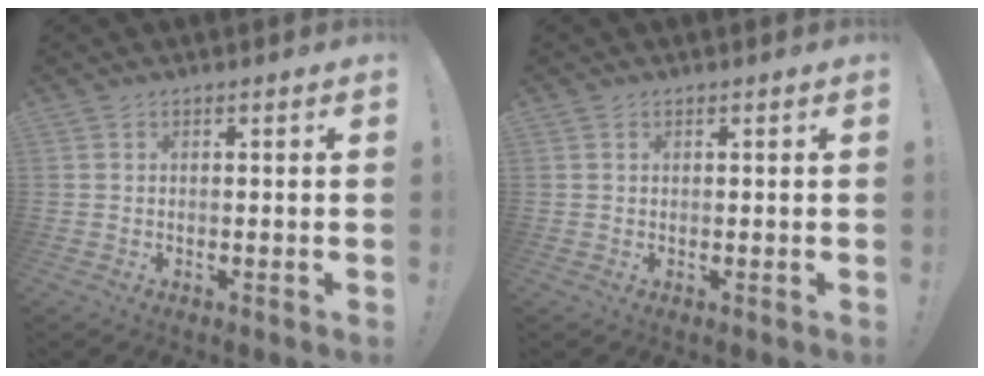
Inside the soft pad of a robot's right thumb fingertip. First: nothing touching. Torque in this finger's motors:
{"motor_torque": [0.15, 0.03, -0.11, 0.20, 0.03]}